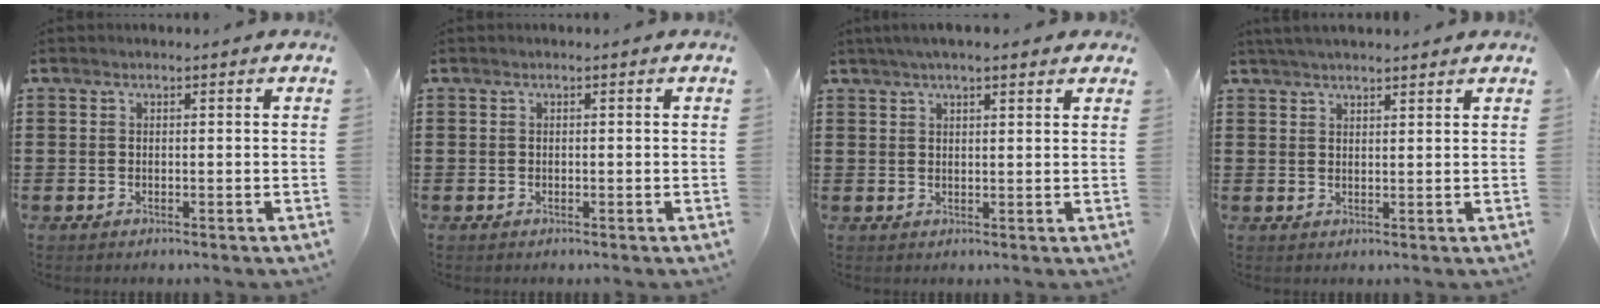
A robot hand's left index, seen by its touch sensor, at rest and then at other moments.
{"total": 0.0}
{"total": 3.3, "force": [2.6, 0.5, 2.0], "torque": [-0.044, 0.006, 0.048]}
{"total": 2.3, "force": [2.2, 0.0, 0.7], "torque": [-0.019, 0.001, 0.042]}